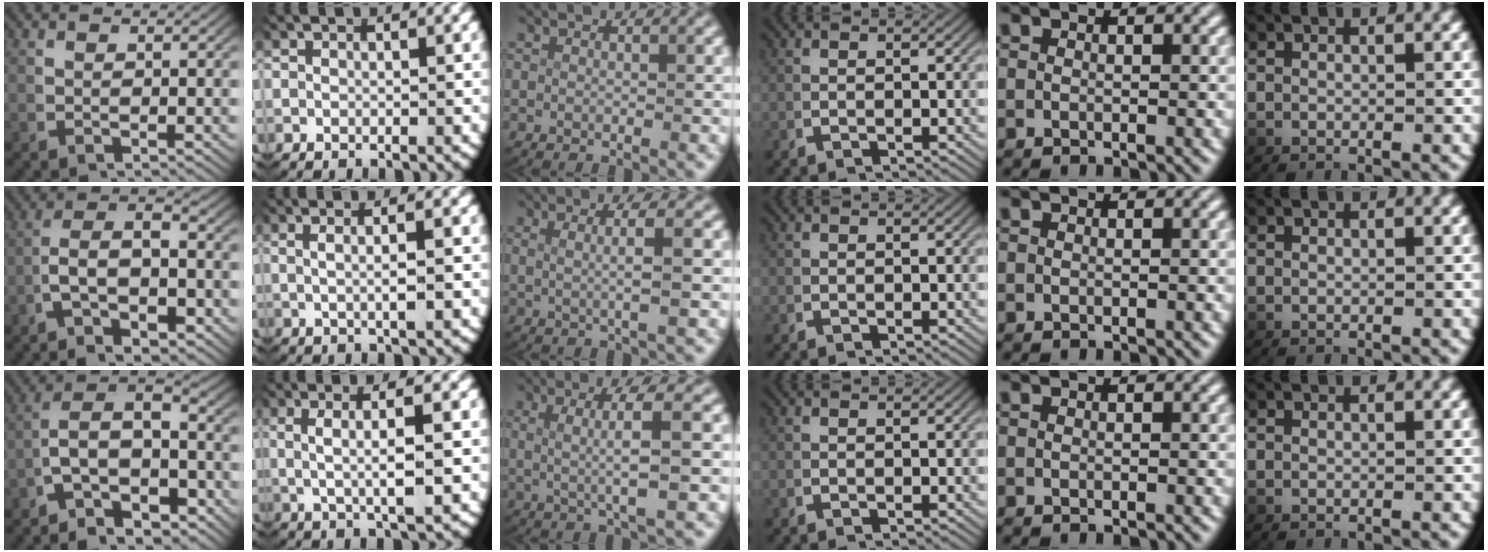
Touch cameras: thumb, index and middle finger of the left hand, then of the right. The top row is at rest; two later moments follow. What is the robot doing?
{"motion": "lift_and_place", "object": "towel"}